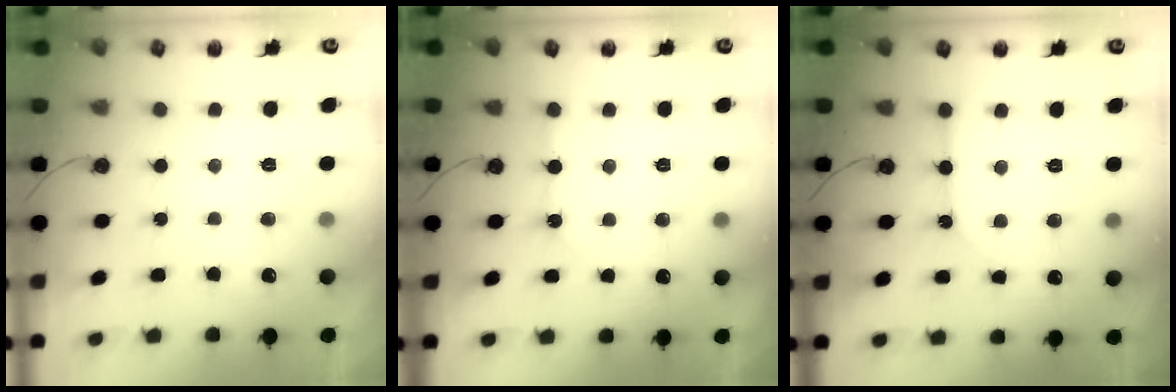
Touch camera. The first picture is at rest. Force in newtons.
{"total": 2.3, "press": 2.3, "slide": 0.4}
{"total": 4.6, "press": 4.6, "slide": 0.5}